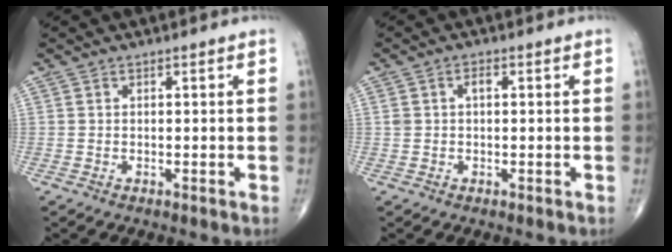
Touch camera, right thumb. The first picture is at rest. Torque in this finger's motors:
{"motor_torque": [0.23, 0.40, 0.52, 0.05, -0.05]}